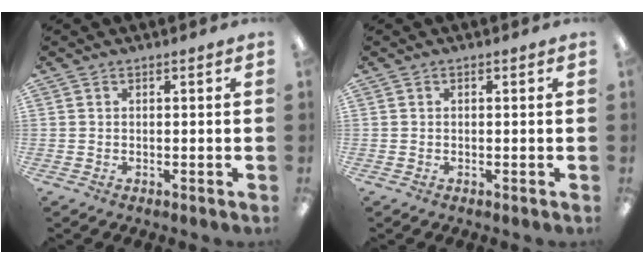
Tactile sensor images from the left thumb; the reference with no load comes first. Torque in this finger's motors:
{"motor_torque": [0.00, 0.00, -0.04, 0.04, 0.00]}